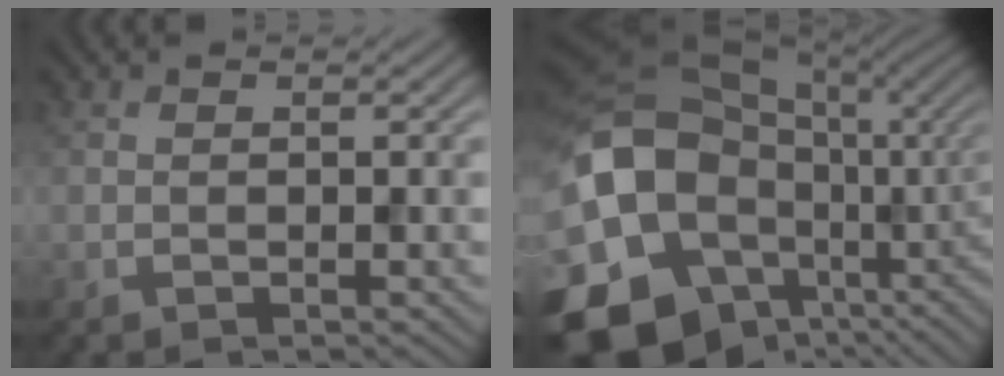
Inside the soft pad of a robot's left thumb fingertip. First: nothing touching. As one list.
[{"total": 21.0, "force": [-3.9, 14.8, 14.5], "torque": [-0.340, -0.017, -0.049]}]